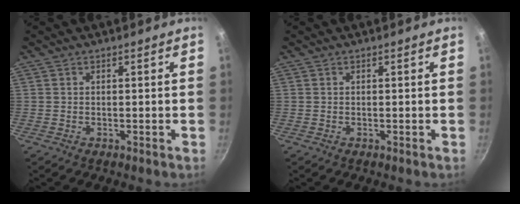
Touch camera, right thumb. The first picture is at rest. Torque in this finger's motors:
{"motor_torque": [0.00, 0.00, 0.07, 0.01, 0.00]}